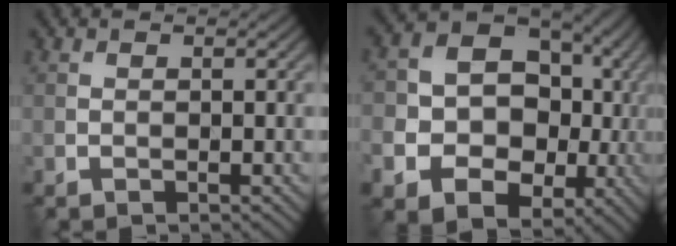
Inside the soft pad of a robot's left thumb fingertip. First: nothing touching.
{"total": 16.9, "force": [-3.2, 14.4, 8.3], "torque": [-0.180, -0.022, -0.056]}